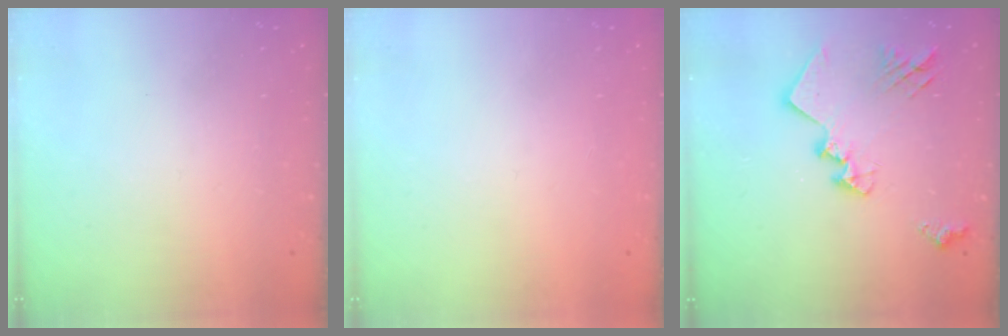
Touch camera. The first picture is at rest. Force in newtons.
{"total": 1.1, "press": 1.0, "slide": 0.1}
{"total": 17.0, "press": 17.0, "slide": 1.1}